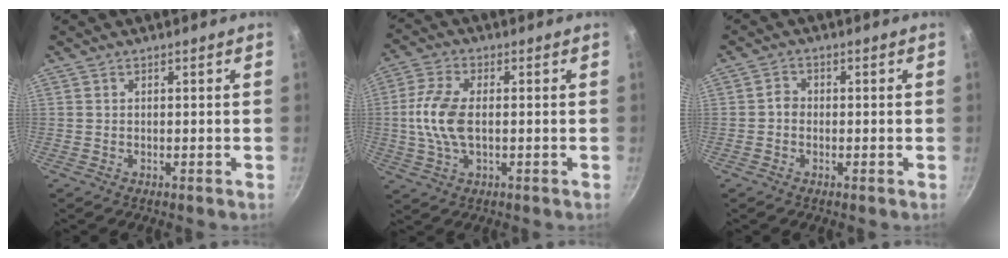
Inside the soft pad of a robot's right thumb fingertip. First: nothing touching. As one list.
[{"total": 9.4, "force": [-0.2, 4.9, 8.0], "torque": [-0.165, 0.013, -0.012]}, {"total": 1.9, "force": [-0.5, 1.6, 0.9], "torque": [-0.009, 0.013, -0.013]}]